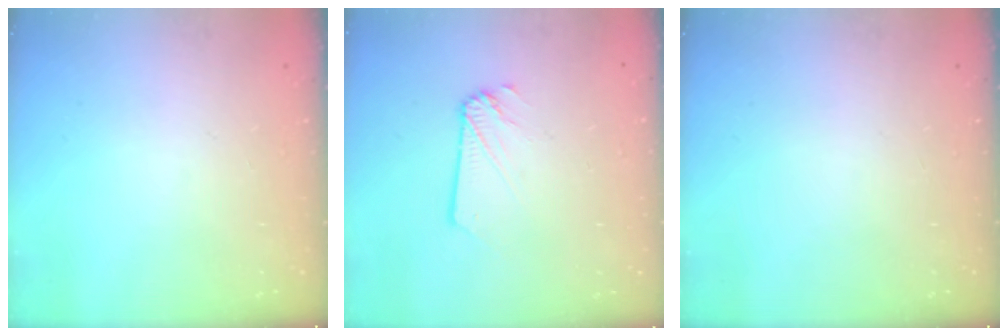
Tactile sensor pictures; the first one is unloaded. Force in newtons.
{"total": 1.2, "press": 1.2, "slide": 0.1}
{"total": 0.0}